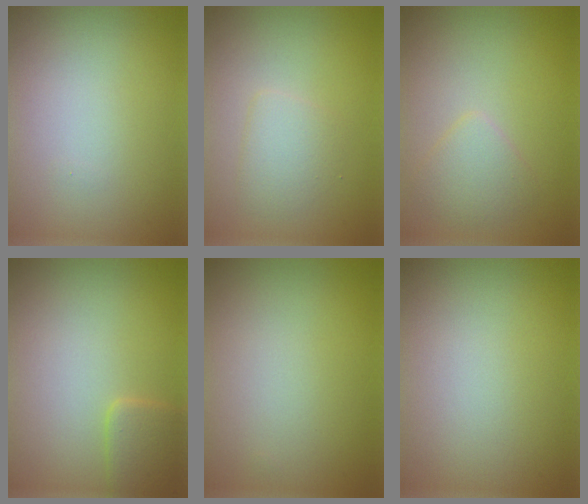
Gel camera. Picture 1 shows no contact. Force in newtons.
{"total": 1.9, "press": 1.9, "slide": 0.1}
{"total": 2.0, "press": 2.0, "slide": 0.1}
{"total": 2.1, "press": 2.1, "slide": 0.1}
{"total": 0.0}
{"total": 0.0}